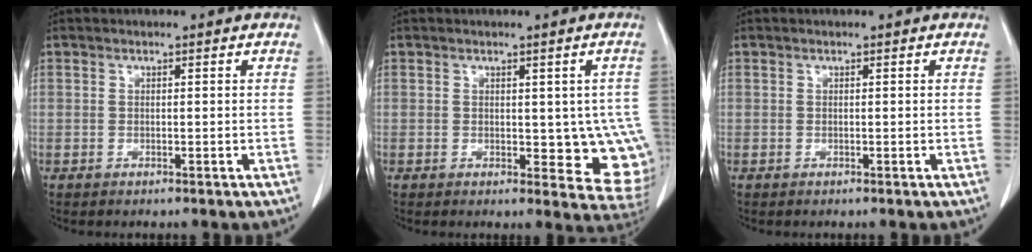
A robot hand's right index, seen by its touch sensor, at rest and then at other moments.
{"total": 8.6, "force": [-0.4, 4.5, 7.3], "torque": [-0.066, -0.008, 0.002]}
{"total": 0.0}